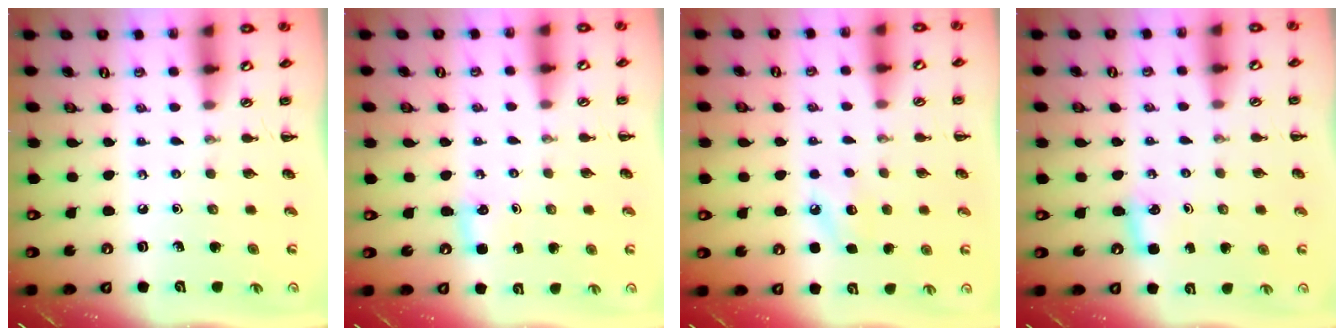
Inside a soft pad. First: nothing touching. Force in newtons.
{"total": 2.5, "press": 2.4, "slide": 0.8}
{"total": 7.1, "press": 7.0, "slide": 1.5}
{"total": 4.2, "press": 4.0, "slide": 1.3}